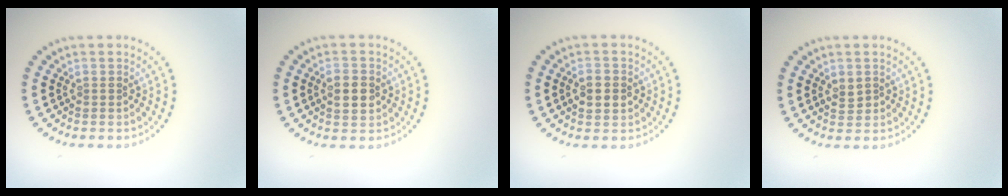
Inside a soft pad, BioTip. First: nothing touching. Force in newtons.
{"total": 2.5, "press": 2.5, "slide": 0.2}
{"total": 2.9, "press": 2.9, "slide": 0.1}
{"total": 1.5, "press": 1.4, "slide": 0.4}